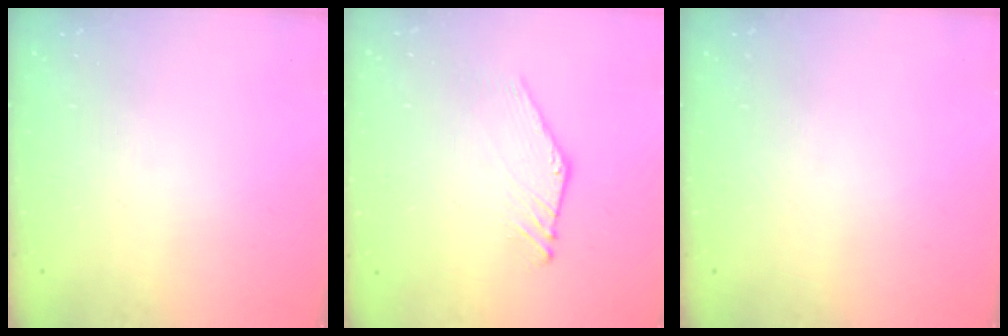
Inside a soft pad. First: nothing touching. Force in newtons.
{"total": 2.2, "press": 2.2, "slide": 0.1}
{"total": 0.0}